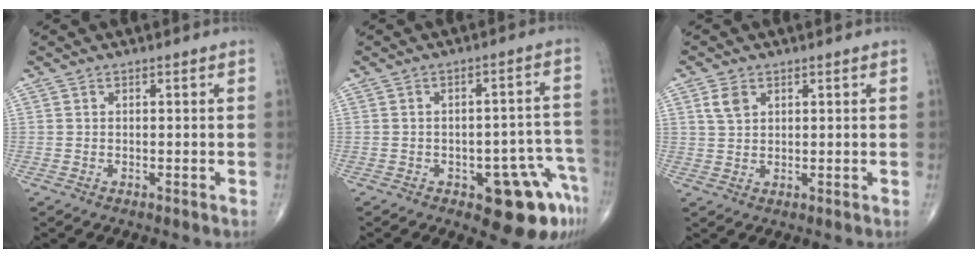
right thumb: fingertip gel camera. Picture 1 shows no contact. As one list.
[{"total": 12.2, "force": [-6.0, 5.1, 9.3], "torque": [-0.068, 0.045, -0.067]}, {"total": 3.3, "force": [1.6, 2.2, 1.9], "torque": [-0.033, -0.001, 0.034]}]